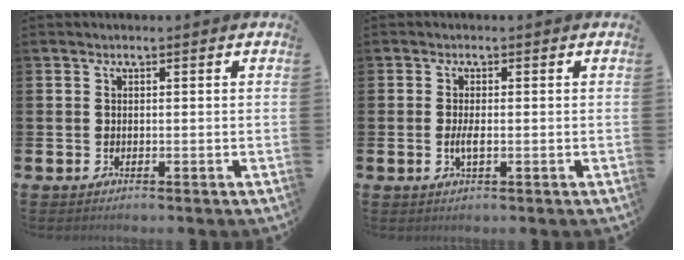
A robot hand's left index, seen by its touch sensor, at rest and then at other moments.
{"total": 1.8, "force": [-0.2, 0.5, 1.7], "torque": [-0.034, 0.000, -0.004]}